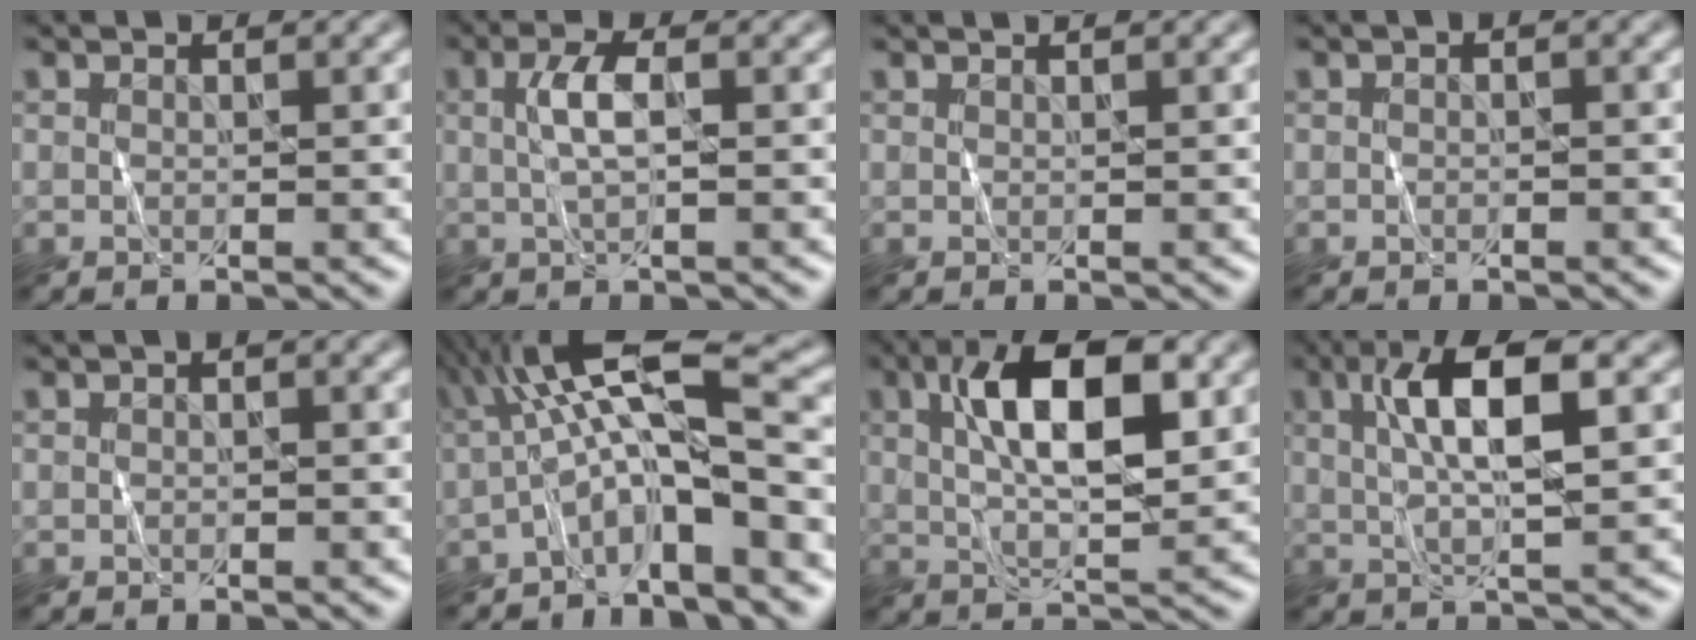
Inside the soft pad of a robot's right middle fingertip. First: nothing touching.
{"total": 2.7, "force": [0.3, 0.8, 2.6], "torque": [-0.057, 0.008, 0.005]}
{"total": 1.2, "force": [0.9, 0.4, 0.7], "torque": [-0.006, 0.001, 0.003]}
{"total": 0.7, "force": [0.2, 0.3, 0.6], "torque": [-0.011, -0.001, 0.000]}
{"total": 1.1, "force": [0.3, 0.6, 0.9], "torque": [-0.011, -0.004, 0.000]}
{"total": 8.4, "force": [-1.8, 1.9, 8.0], "torque": [-0.136, 0.031, -0.044]}
{"total": 9.3, "force": [2.3, 3.5, 8.3], "torque": [-0.136, 0.013, 0.034]}
{"total": 6.8, "force": [1.6, 1.8, 6.4], "torque": [-0.113, 0.013, 0.027]}